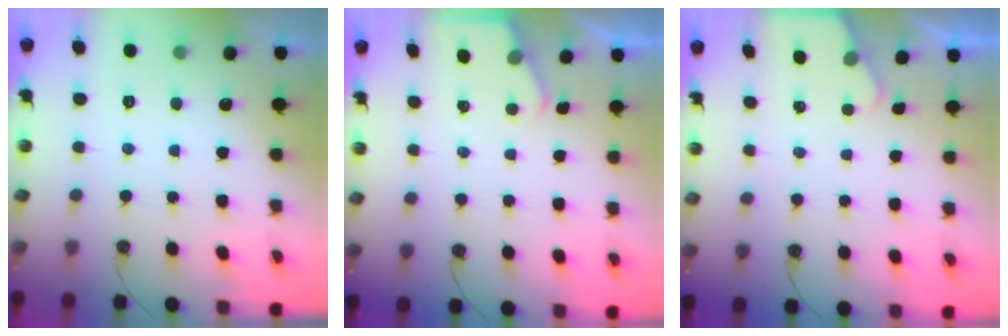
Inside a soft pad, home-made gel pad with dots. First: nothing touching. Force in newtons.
{"total": 2.3, "press": 2.3, "slide": 0.3}
{"total": 1.7, "press": 1.7, "slide": 0.3}